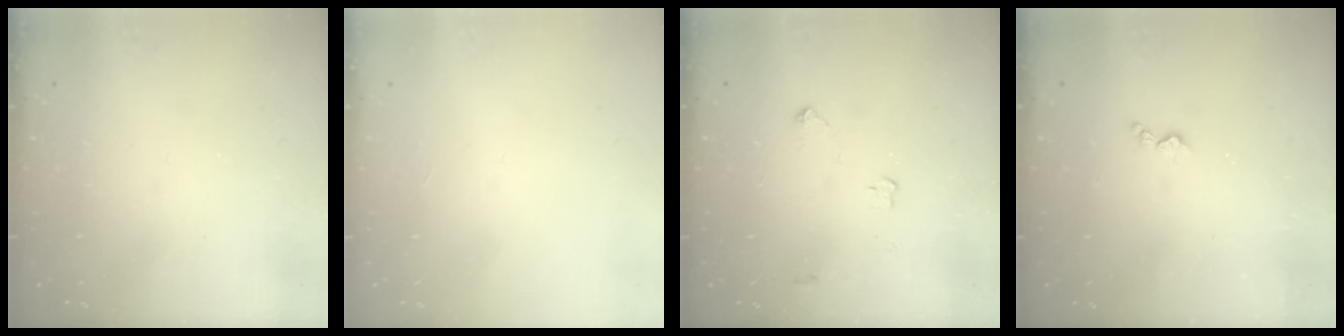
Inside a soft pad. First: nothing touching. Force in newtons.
{"total": 0.0}
{"total": 2.6, "press": 2.6, "slide": 0.4}
{"total": 3.0, "press": 2.9, "slide": 0.6}